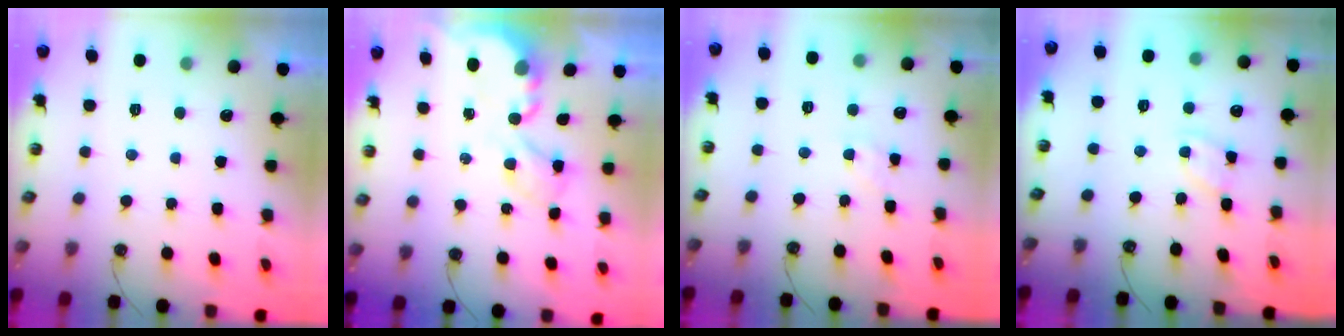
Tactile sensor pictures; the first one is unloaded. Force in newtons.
{"total": 4.5, "press": 4.5, "slide": 0.3}
{"total": 3.6, "press": 3.5, "slide": 0.5}
{"total": 1.7, "press": 1.7, "slide": 0.3}